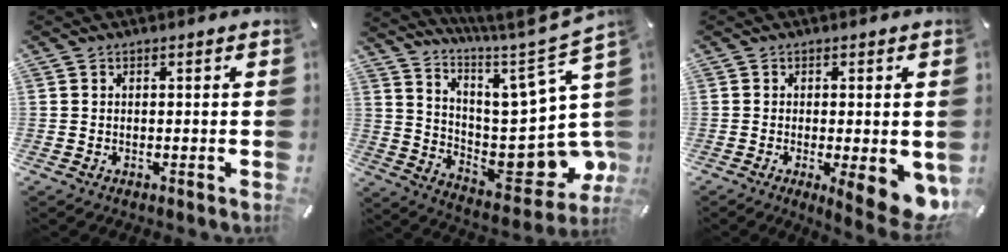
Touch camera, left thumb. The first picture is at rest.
{"total": 17.6, "force": [-1.2, 8.3, 15.5], "torque": [-0.171, -0.041, -0.018]}
{"total": 9.1, "force": [-2.4, 2.3, 8.5], "torque": [-0.105, -0.010, -0.029]}